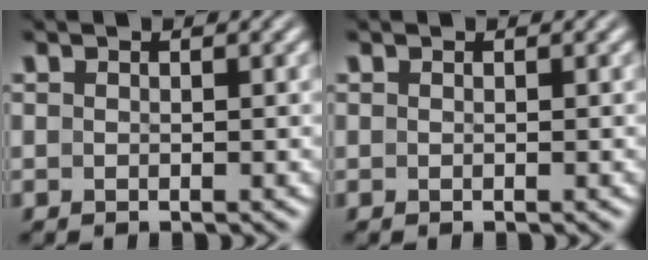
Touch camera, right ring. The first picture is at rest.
{"total": 0.0}